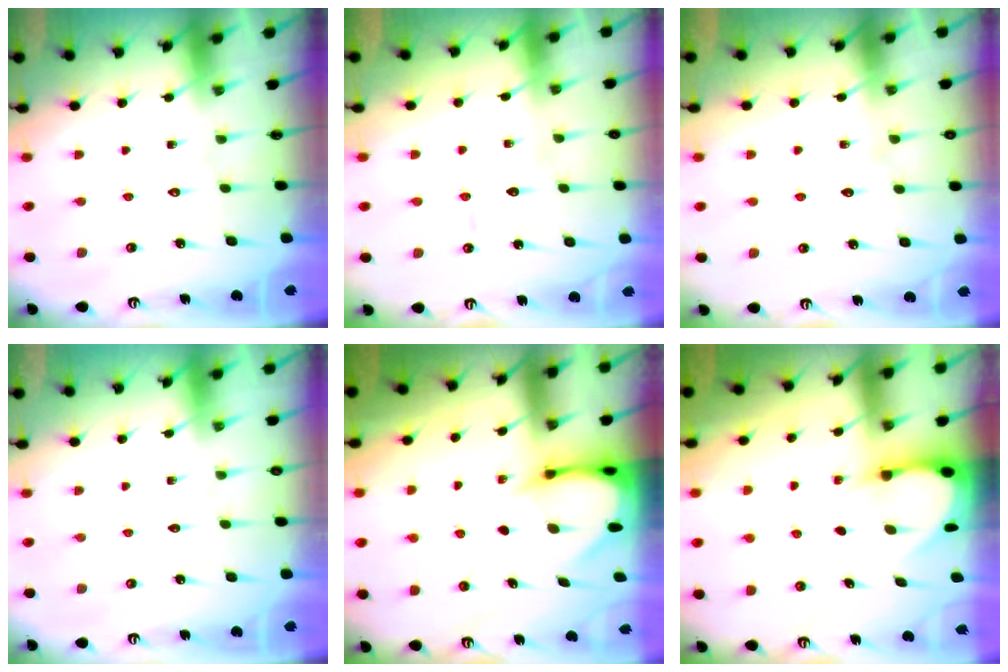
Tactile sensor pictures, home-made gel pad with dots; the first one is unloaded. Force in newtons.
{"total": 3.4, "press": 3.4, "slide": 0.3}
{"total": 5.7, "press": 5.7, "slide": 0.7}
{"total": 0.0}
{"total": 3.3, "press": 3.3, "slide": 0.3}
{"total": 3.2, "press": 3.2, "slide": 0.3}